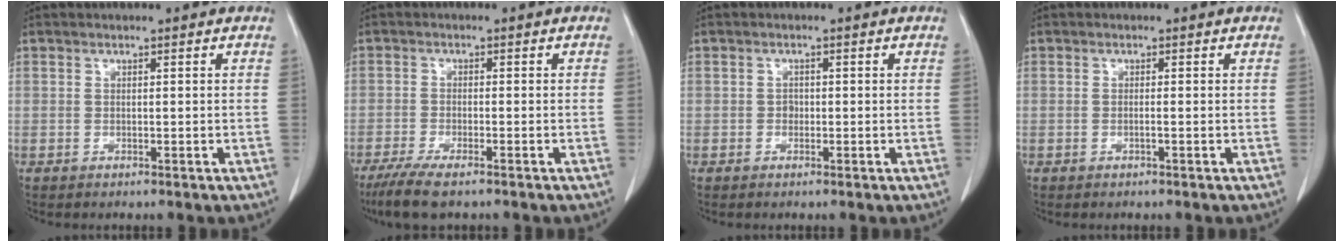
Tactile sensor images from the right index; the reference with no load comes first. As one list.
[{"total": 6.7, "force": [-4.9, 1.1, 4.5], "torque": [-0.079, -0.017, -0.080]}, {"total": 1.3, "force": [-0.4, 1.0, 0.7], "torque": [-0.006, 0.006, -0.007]}, {"total": 0.6, "force": [-0.2, -0.1, 0.5], "torque": [-0.009, 0.001, -0.004]}]